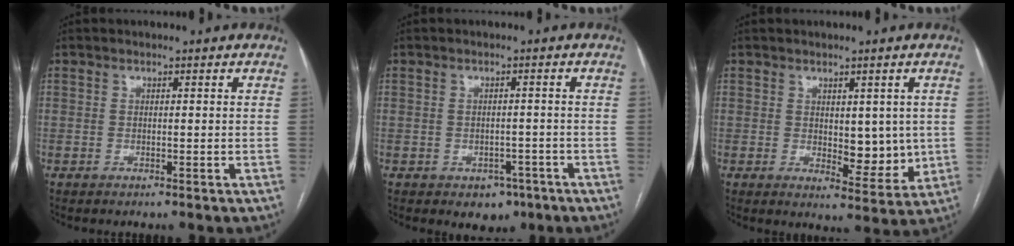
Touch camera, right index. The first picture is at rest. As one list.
[{"total": 3.8, "force": [-2.2, 2.6, 1.7], "torque": [-0.012, 0.005, -0.019]}, {"total": 6.4, "force": [0.2, 3.2, 5.5], "torque": [-0.065, -0.010, 0.014]}]